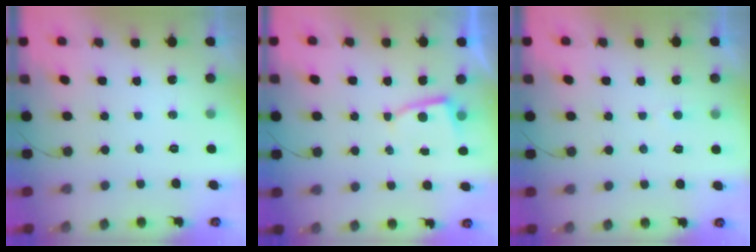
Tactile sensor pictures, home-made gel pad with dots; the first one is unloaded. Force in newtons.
{"total": 3.0, "press": 3.0, "slide": 0.3}
{"total": 2.4, "press": 2.3, "slide": 0.3}